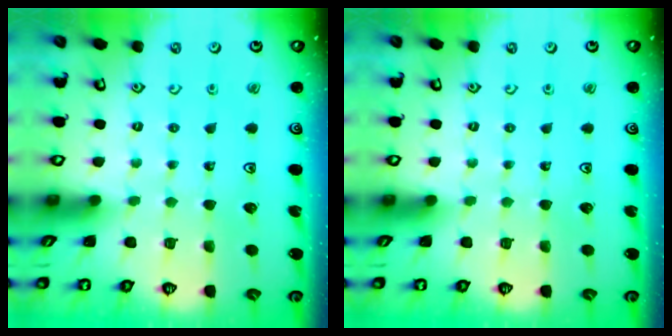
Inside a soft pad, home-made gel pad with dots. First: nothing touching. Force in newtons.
{"total": 0.0}